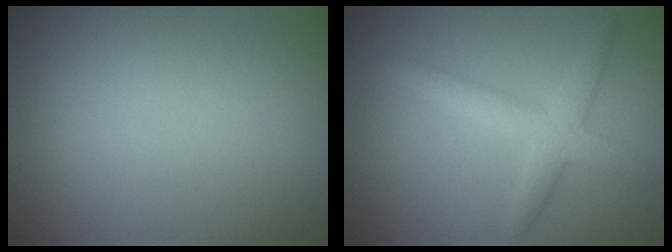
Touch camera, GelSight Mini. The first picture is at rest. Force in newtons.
{"total": 3.1, "press": 3.1, "slide": 0.1}